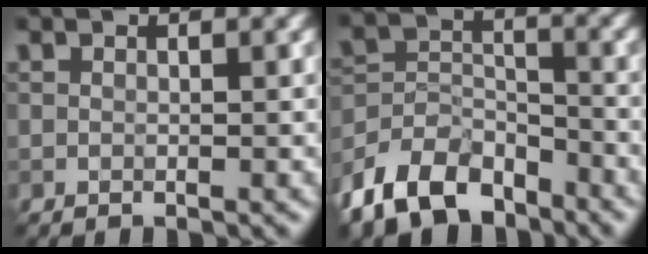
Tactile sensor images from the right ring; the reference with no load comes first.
{"total": 8.3, "force": [-6.2, 4.2, 3.4], "torque": [-0.064, -0.003, -0.129]}